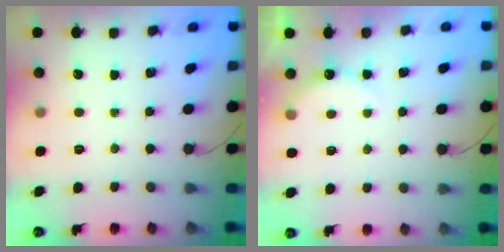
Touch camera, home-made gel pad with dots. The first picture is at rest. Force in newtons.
{"total": 4.9, "press": 4.8, "slide": 0.9}